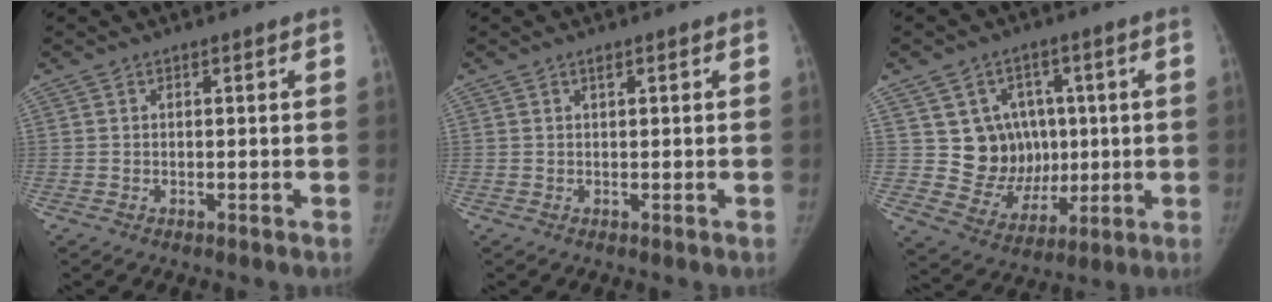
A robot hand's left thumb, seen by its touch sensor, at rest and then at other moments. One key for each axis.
{"total": 0.7, "fx": 0.5, "fy": 0.4, "fz": 0.4, "tx": -0.005, "ty": -0.002, "tz": 0.007}
{"total": 12.3, "fx": 1.9, "fy": 11.2, "fz": 4.8, "tx": -0.019, "ty": 0.000, "tz": 0.053}